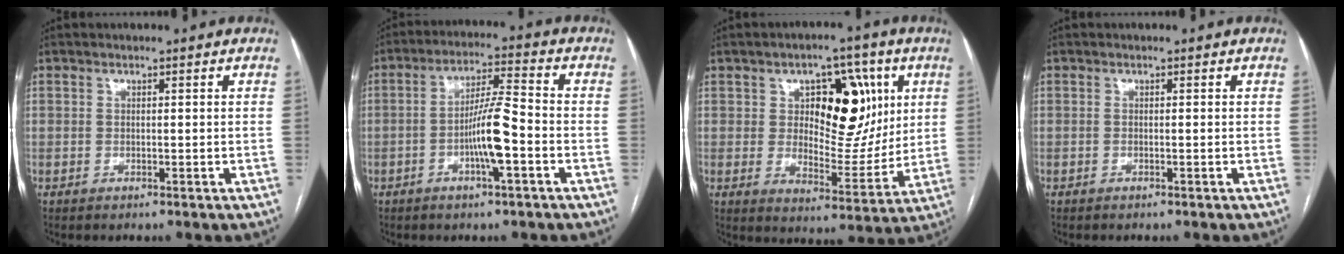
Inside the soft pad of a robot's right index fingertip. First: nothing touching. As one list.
[{"total": 8.2, "force": [-2.5, 0.6, 7.8], "torque": [-0.147, 0.007, -0.047]}, {"total": 14.4, "force": [4.2, 7.6, 11.5], "torque": [-0.159, 0.017, 0.074]}, {"total": 0.0}]